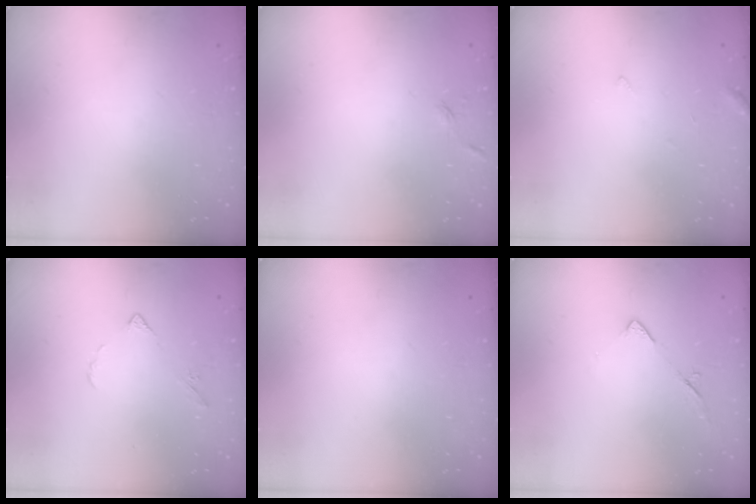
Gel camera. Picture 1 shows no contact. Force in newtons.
{"total": 3.2, "press": 3.2, "slide": 0.4}
{"total": 3.6, "press": 3.6, "slide": 0.3}
{"total": 4.3, "press": 4.3, "slide": 0.7}
{"total": 0.0}
{"total": 7.5, "press": 7.4, "slide": 0.8}